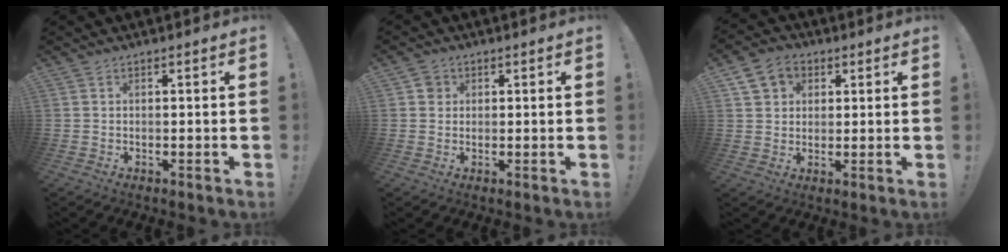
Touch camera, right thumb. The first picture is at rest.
{"total": 2.7, "force": [0.8, 2.5, 0.7], "torque": [-0.004, 0.004, 0.014]}
{"total": 8.4, "force": [3.6, 6.8, 3.3], "torque": [-0.054, -0.005, 0.075]}